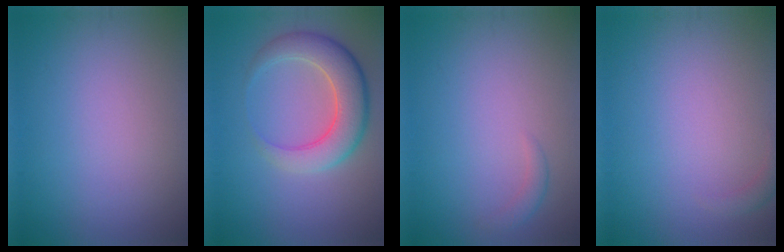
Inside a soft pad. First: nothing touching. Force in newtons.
{"total": 5.7, "press": 5.7, "slide": 0.3}
{"total": 1.0, "press": 1.0, "slide": 0.0}
{"total": 1.0, "press": 1.0, "slide": 0.2}